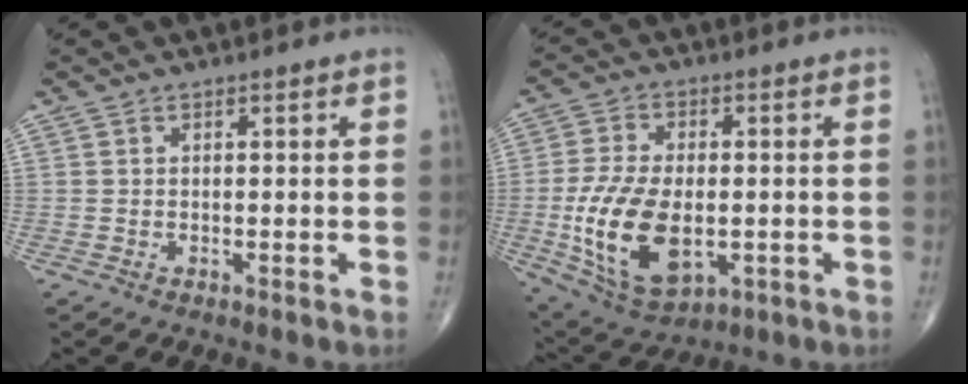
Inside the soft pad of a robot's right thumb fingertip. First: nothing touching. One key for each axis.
{"total": 16.4, "fx": -2.7, "fy": 9.1, "fz": 13.4, "tx": -0.255, "ty": -0.008, "tz": -0.033}